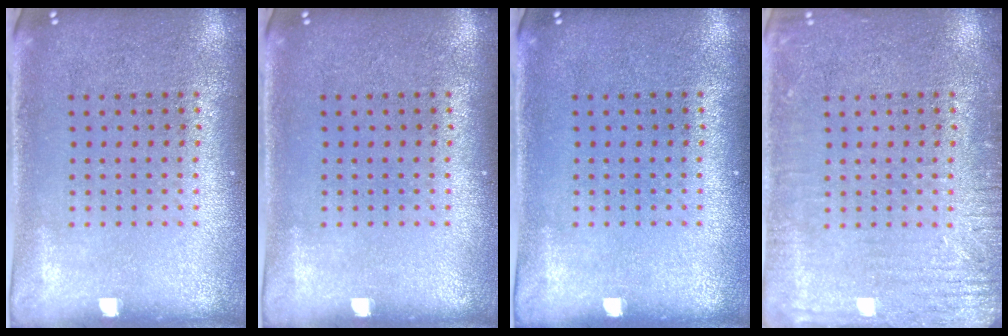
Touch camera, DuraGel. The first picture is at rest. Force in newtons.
{"total": 0.0}
{"total": 0.0}
{"total": 3.0, "press": 3.0, "slide": 0.3}